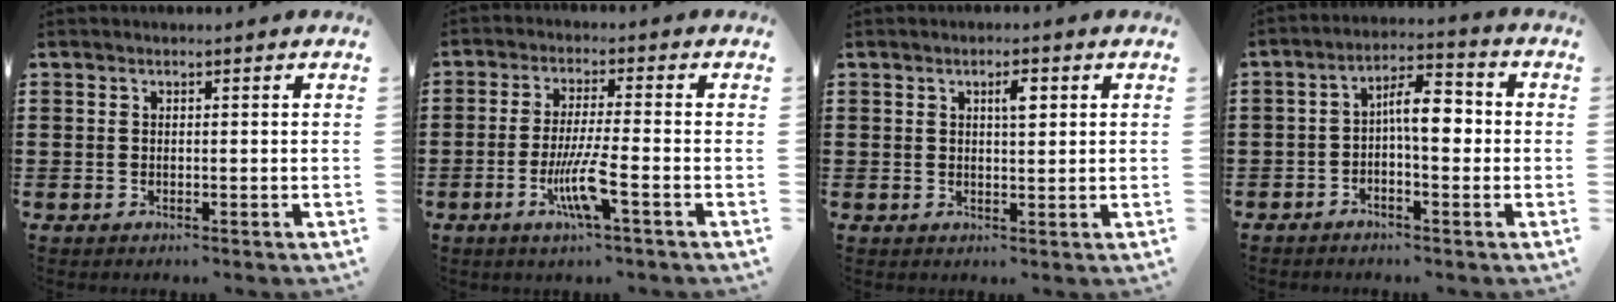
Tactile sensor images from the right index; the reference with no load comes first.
{"total": 7.3, "force": [-2.8, 0.5, 6.7], "torque": [-0.135, -0.016, -0.056]}
{"total": 2.8, "force": [1.0, 0.8, 2.5], "torque": [-0.043, 0.003, 0.013]}
{"total": 6.1, "force": [-0.7, 2.1, 5.7], "torque": [-0.094, 0.009, -0.017]}